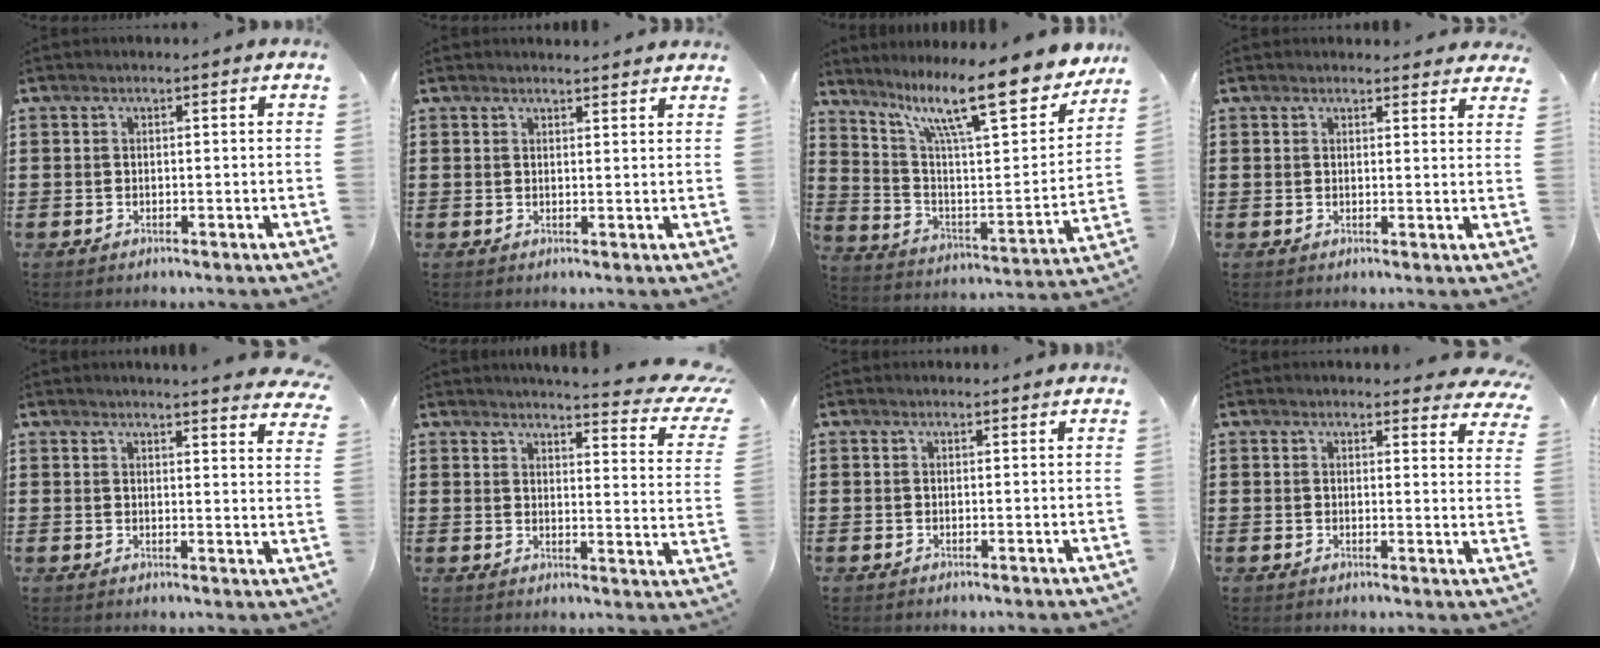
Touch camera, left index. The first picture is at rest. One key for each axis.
{"total": 1.7, "fx": 1.7, "fy": 0.0, "fz": 0.1, "tx": -0.006, "ty": -0.002, "tz": 0.033}
{"total": 14.9, "fx": 10.7, "fy": 2.9, "fz": 10.0, "tx": -0.197, "ty": -0.064, "tz": 0.173}
{"total": 1.9, "fx": 1.9, "fy": 0.4, "fz": 0.1, "tx": 0.000, "ty": -0.004, "tz": 0.035}
{"total": 3.2, "fx": 3.1, "fy": -0.6, "fz": 0.4, "tx": -0.013, "ty": -0.020, "tz": 0.054}
{"total": 5.0, "fx": 4.5, "fy": 0.1, "fz": 2.2, "tx": -0.041, "ty": -0.039, "tz": 0.069}
{"total": 0.7, "fx": 0.6, "fy": 0.2, "fz": -0.1, "tx": 0.000, "ty": 0.000, "tz": 0.013}
{"total": 3.2, "fx": 3.1, "fy": 0.3, "fz": 0.7, "tx": -0.009, "ty": -0.016, "tz": 0.055}